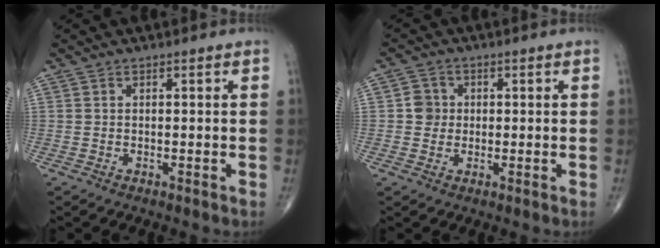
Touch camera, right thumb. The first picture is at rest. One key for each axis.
{"total": 3.4, "fx": 0.2, "fy": 3.3, "fz": 0.9, "tx": 0.005, "ty": 0.006, "tz": -0.001}